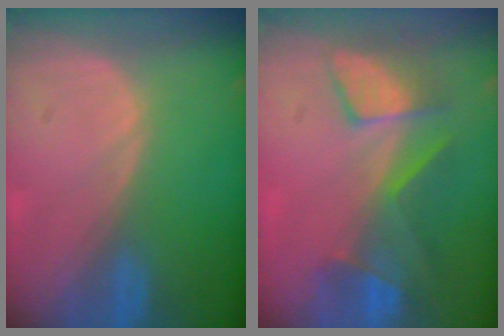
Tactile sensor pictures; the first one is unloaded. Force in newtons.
{"total": 7.4, "press": 7.2, "slide": 1.7}